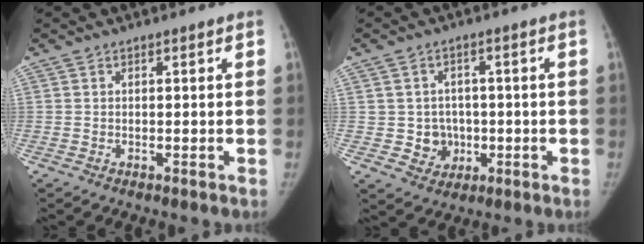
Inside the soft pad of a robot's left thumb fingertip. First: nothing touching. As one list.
[{"total": 5.7, "force": [-0.5, 5.4, 1.5], "torque": [0.008, 0.011, 0.001]}]